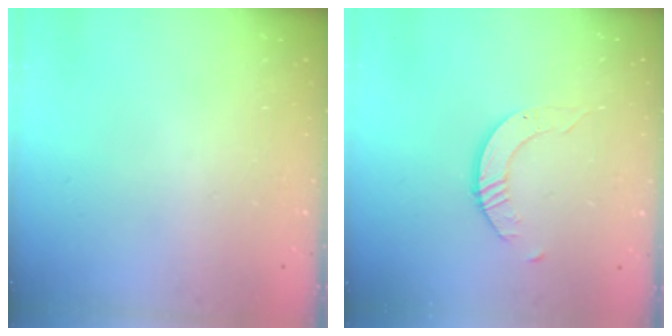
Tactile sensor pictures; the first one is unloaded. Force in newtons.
{"total": 3.0, "press": 3.0, "slide": 0.2}